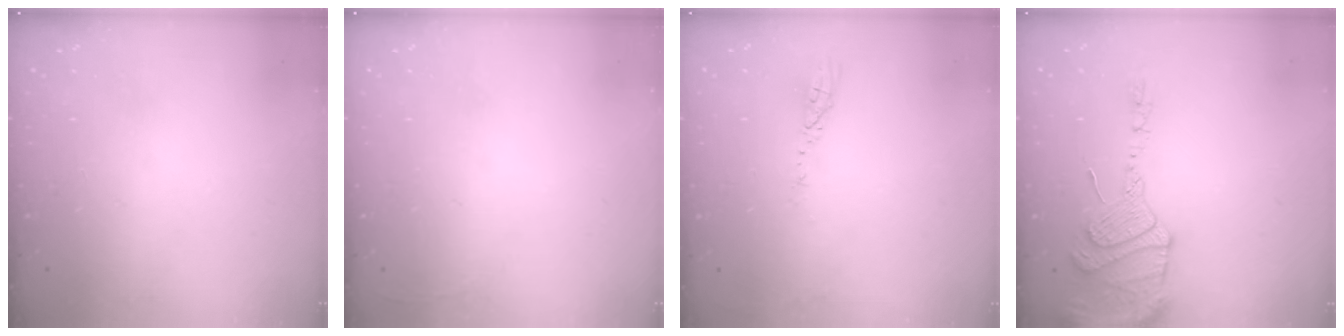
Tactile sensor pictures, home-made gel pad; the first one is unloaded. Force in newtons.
{"total": 2.5, "press": 2.4, "slide": 0.9}
{"total": 3.5, "press": 3.4, "slide": 0.3}
{"total": 14.8, "press": 14.5, "slide": 2.9}